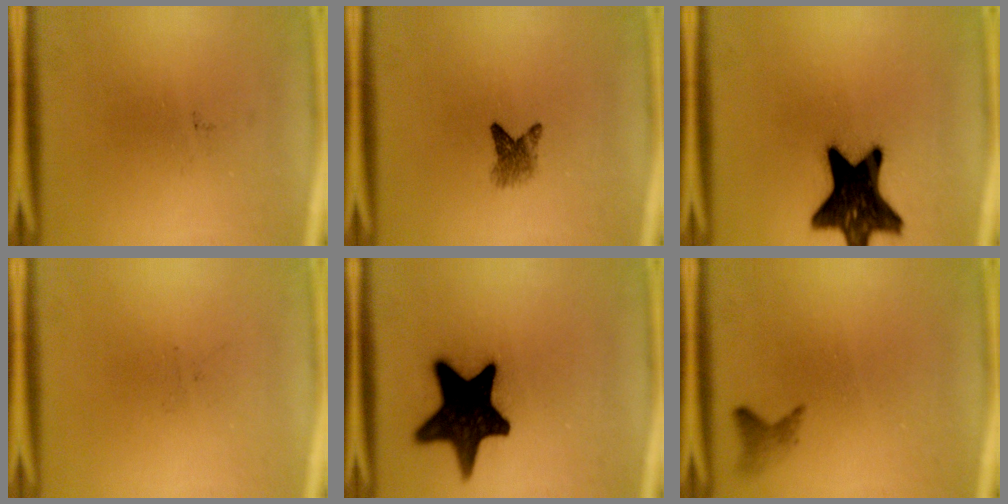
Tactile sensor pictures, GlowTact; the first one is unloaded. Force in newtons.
{"total": 2.7}
{"total": 18.2}
{"total": 0.0}
{"total": 18.4}
{"total": 1.4}